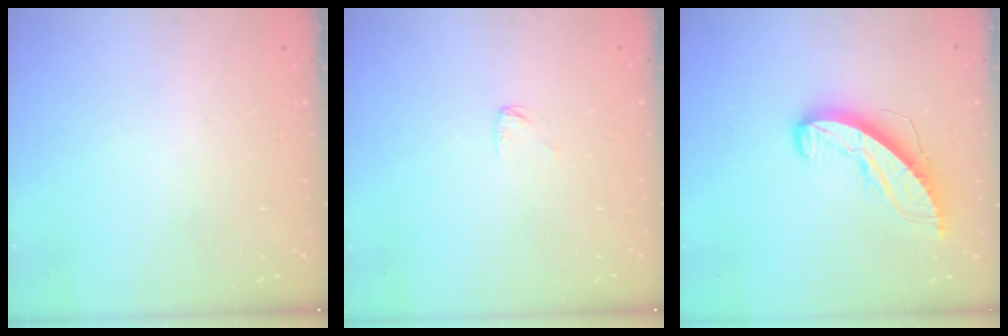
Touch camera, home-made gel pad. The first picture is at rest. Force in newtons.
{"total": 3.4, "press": 3.4, "slide": 0.2}
{"total": 10.6, "press": 10.6, "slide": 0.8}